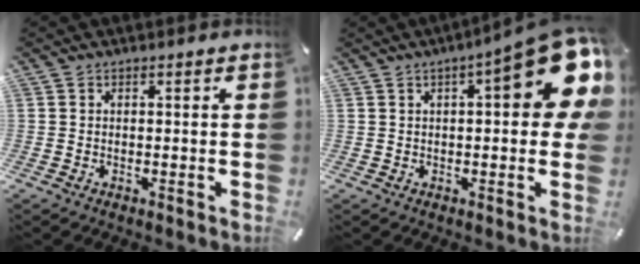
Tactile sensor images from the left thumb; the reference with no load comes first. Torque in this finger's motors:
{"motor_torque": [2.32, 2.69, 1.80, -0.97, 0.12]}